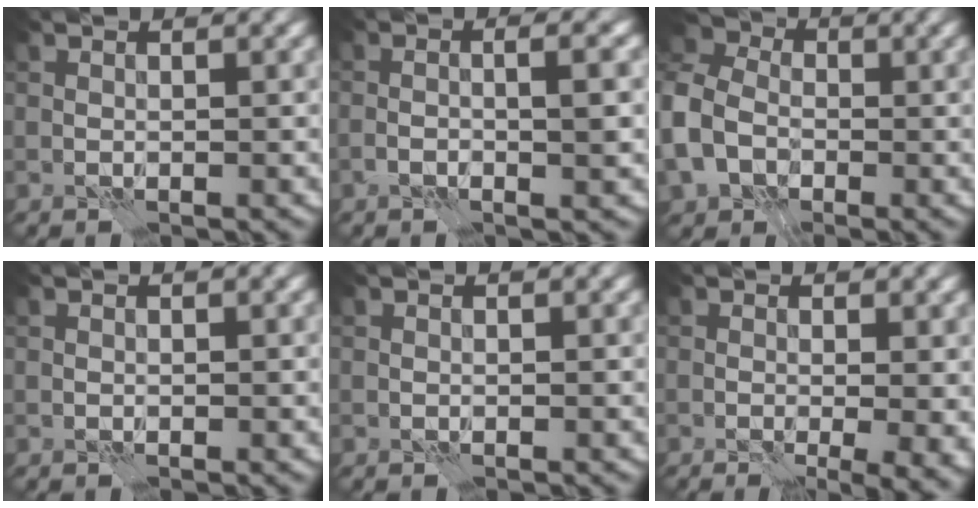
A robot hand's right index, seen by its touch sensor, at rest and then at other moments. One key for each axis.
{"total": 3.4, "fx": -0.4, "fy": 0.9, "fz": 3.3, "tx": -0.043, "ty": 0.005, "tz": -0.013}
{"total": 9.4, "fx": -1.9, "fy": 7.2, "fz": 5.8, "tx": -0.142, "ty": -0.009, "tz": -0.046}
{"total": 0.0}
{"total": 0.0}
{"total": 4.9, "fx": -0.2, "fy": 1.8, "fz": 4.6, "tx": -0.035, "ty": -0.012, "tz": 0.004}